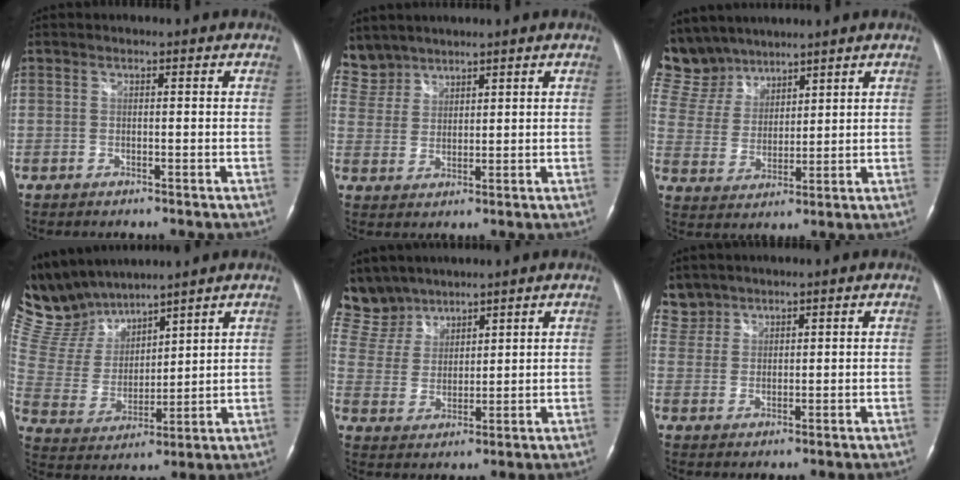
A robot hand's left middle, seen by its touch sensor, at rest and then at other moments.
{"total": 6.3, "force": [5.6, 2.8, -0.3], "torque": [0.004, 0.011, 0.123]}
{"total": 12.0, "force": [10.5, 5.5, 1.4], "torque": [-0.054, 0.022, 0.225]}
{"total": 12.6, "force": [11.8, 3.3, 3.0], "torque": [-0.084, 0.016, 0.250]}
{"total": 10.6, "force": [9.4, 4.8, 0.8], "torque": [-0.035, 0.018, 0.205]}
{"total": 4.2, "force": [3.7, 1.9, -0.6], "torque": [0.017, 0.011, 0.079]}